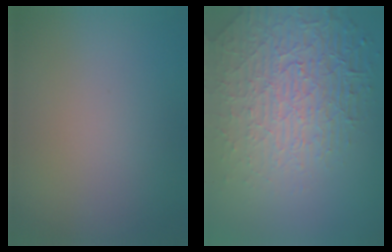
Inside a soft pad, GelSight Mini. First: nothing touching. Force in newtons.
{"total": 8.0, "press": 5.6, "slide": 5.7}